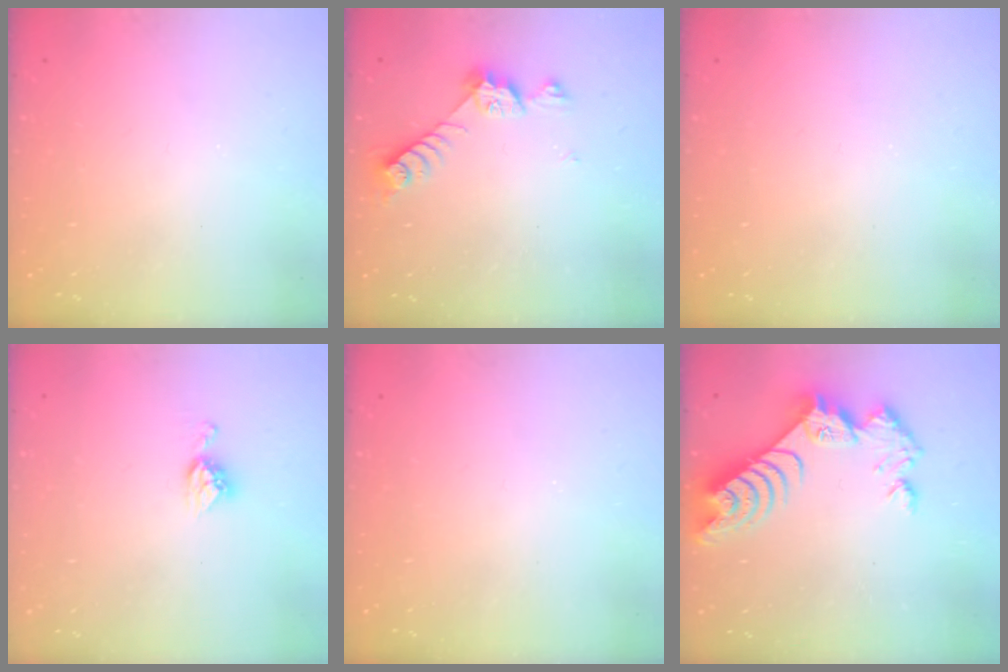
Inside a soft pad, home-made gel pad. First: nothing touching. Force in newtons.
{"total": 7.3, "press": 7.3, "slide": 0.6}
{"total": 0.0}
{"total": 6.5, "press": 6.5, "slide": 0.4}
{"total": 0.0}
{"total": 9.6, "press": 9.5, "slide": 0.9}